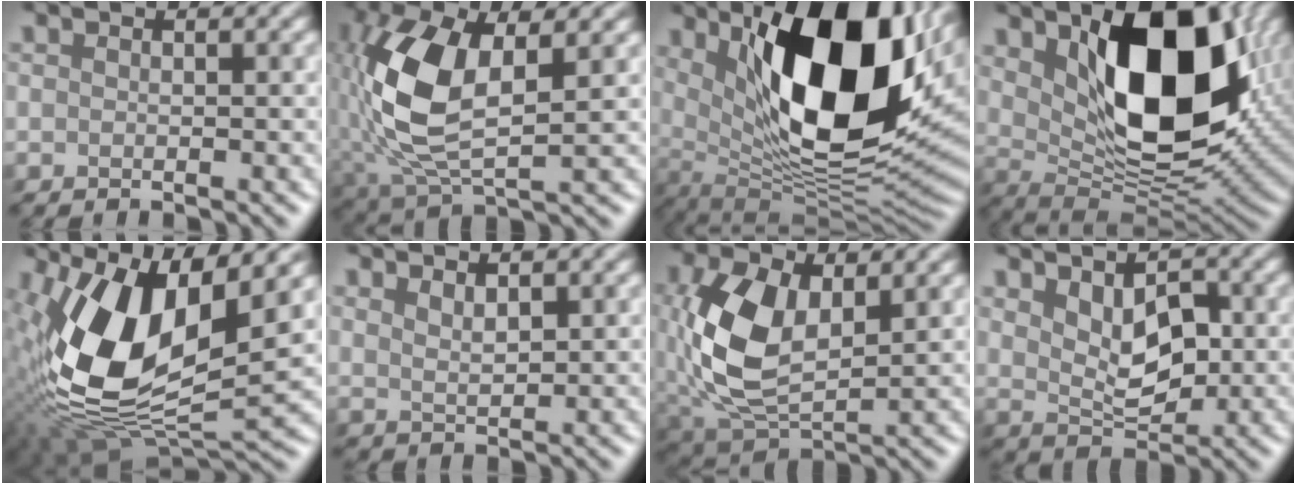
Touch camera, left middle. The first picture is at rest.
{"total": 9.6, "force": [0.5, 4.6, 8.4], "torque": [-0.215, 0.002, 0.008]}
{"total": 15.6, "force": [5.1, 6.7, 13.1], "torque": [-0.208, -0.015, 0.082]}
{"total": 12.1, "force": [3.7, 6.2, 9.7], "torque": [-0.161, -0.010, 0.064]}
{"total": 14.1, "force": [2.0, 7.1, 12.0], "torque": [-0.268, -0.007, 0.024]}
{"total": 1.4, "force": [1.3, 0.1, 0.5], "torque": [-0.021, -0.001, 0.023]}
{"total": 8.0, "force": [0.7, 4.8, 6.4], "torque": [-0.167, 0.000, 0.012]}
{"total": 4.4, "force": [1.1, 2.5, 3.5], "torque": [-0.066, -0.002, 0.023]}